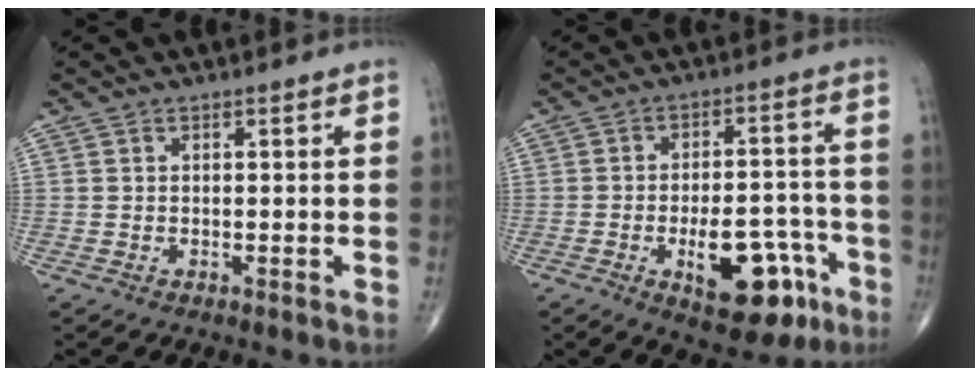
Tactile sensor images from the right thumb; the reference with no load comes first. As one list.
[{"total": 14.5, "force": [-6.4, 6.9, 11.1], "torque": [-0.128, 0.038, -0.083]}]